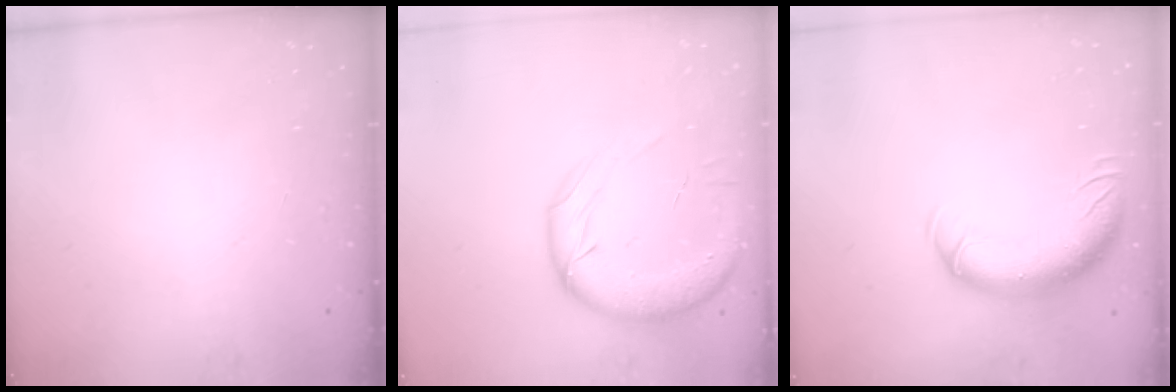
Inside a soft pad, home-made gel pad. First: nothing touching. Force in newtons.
{"total": 15.3, "press": 14.8, "slide": 3.8}
{"total": 13.5, "press": 13.2, "slide": 2.9}